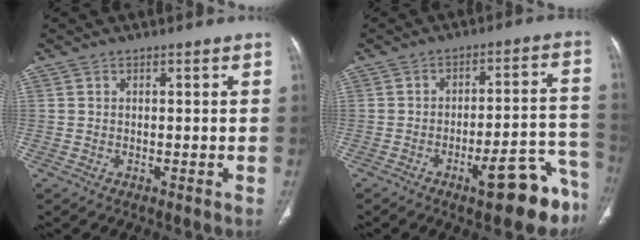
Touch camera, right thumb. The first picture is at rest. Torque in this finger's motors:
{"motor_torque": [1.92, 1.00, 0.76, -0.97, 0.25]}